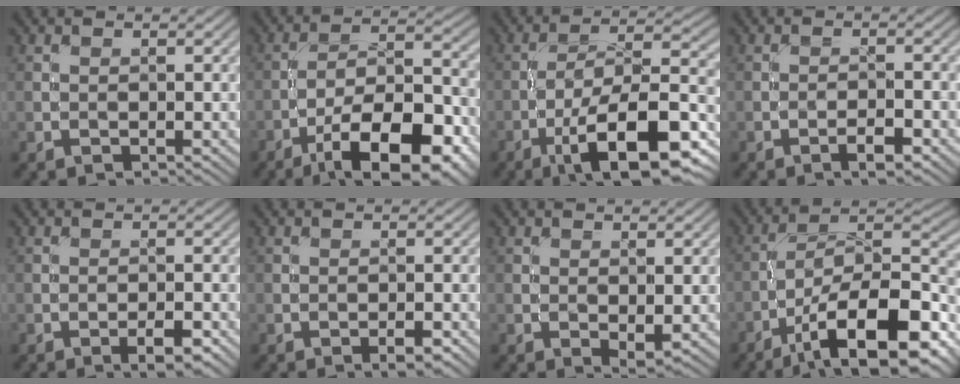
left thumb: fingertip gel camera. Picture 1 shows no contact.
{"total": 15.3, "force": [-9.1, 5.4, 11.1], "torque": [-0.177, -0.004, -0.149]}
{"total": 15.5, "force": [-8.1, 5.0, 12.3], "torque": [-0.203, -0.001, -0.141]}
{"total": 2.7, "force": [-1.7, 0.6, 2.0], "torque": [-0.038, 0.005, -0.033]}
{"total": 3.1, "force": [-1.8, 0.9, 2.3], "torque": [-0.038, 0.003, -0.027]}
{"total": 2.1, "force": [-1.2, 0.6, 1.6], "torque": [-0.025, 0.002, -0.021]}
{"total": 2.3, "force": [-0.4, 1.1, 1.9], "torque": [-0.030, -0.006, -0.003]}
{"total": 17.1, "force": [-9.7, 6.5, 12.5], "torque": [-0.187, -0.008, -0.170]}